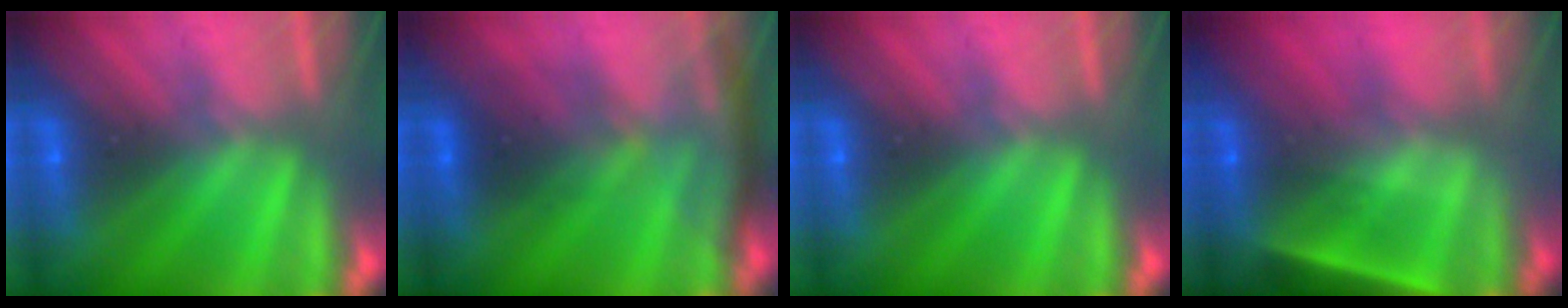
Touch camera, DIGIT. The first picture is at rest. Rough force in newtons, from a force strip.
{"total": 2.8}
{"total": 0.0}
{"total": 4.6}